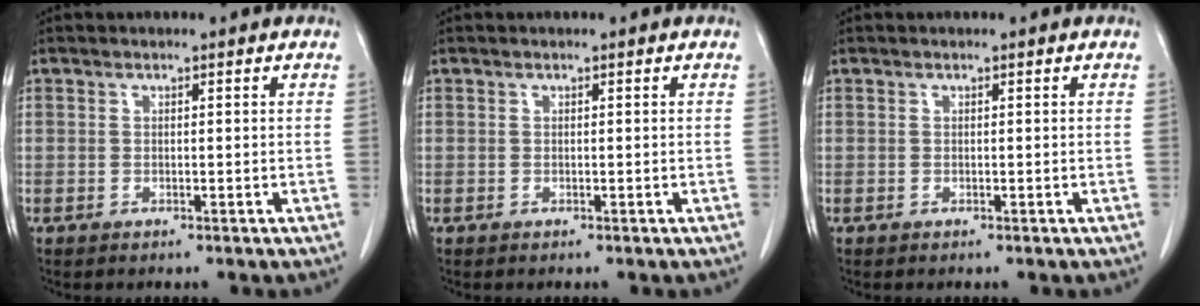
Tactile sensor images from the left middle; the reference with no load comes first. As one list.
[{"total": 0.0}, {"total": 0.0}]